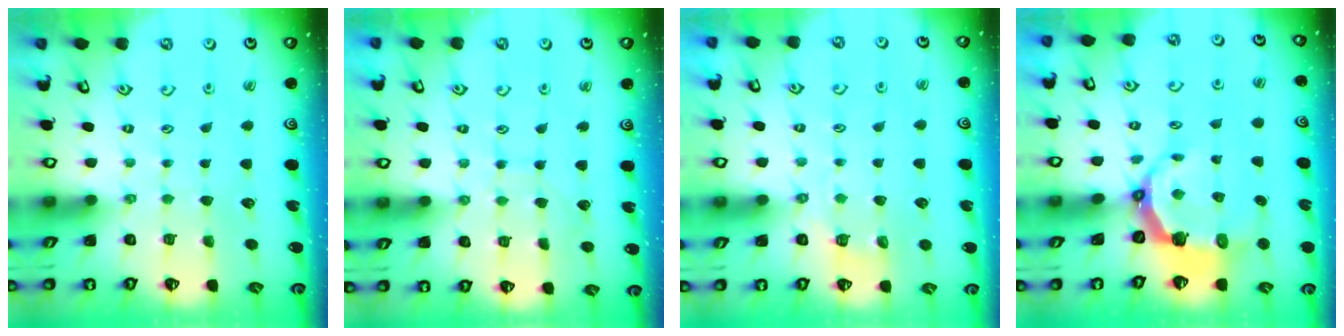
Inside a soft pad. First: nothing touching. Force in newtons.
{"total": 6.0, "press": 6.0, "slide": 0.2}
{"total": 3.5, "press": 3.1, "slide": 1.8}
{"total": 7.5, "press": 5.8, "slide": 4.7}